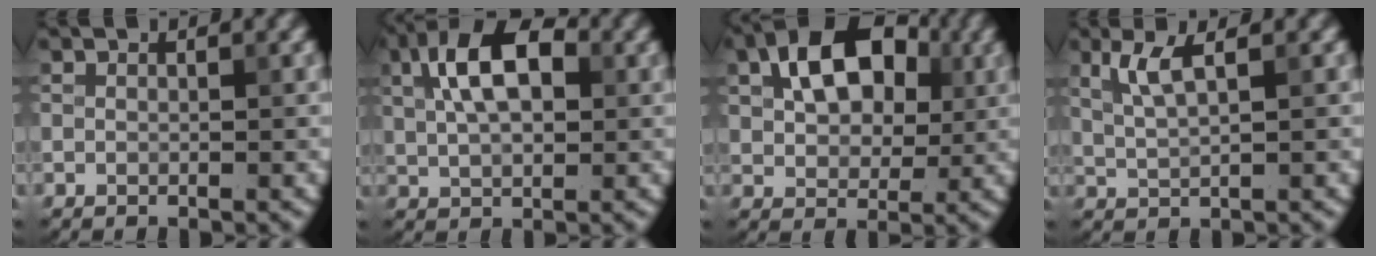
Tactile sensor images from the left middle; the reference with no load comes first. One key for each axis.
{"total": 8.1, "fx": 2.3, "fy": 4.4, "fz": 6.4, "tx": -0.111, "ty": 0.025, "tz": 0.024}
{"total": 8.9, "fx": 2.8, "fy": 5.7, "fz": 6.2, "tx": -0.108, "ty": 0.019, "tz": 0.032}
{"total": 2.9, "fx": 1.3, "fy": 0.7, "fz": 2.5, "tx": -0.052, "ty": 0.000, "tz": 0.029}